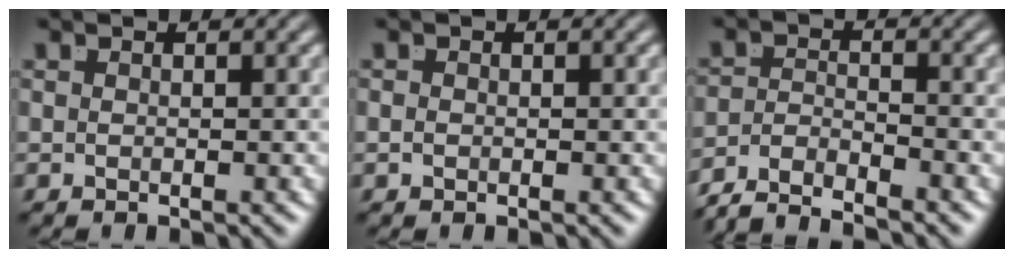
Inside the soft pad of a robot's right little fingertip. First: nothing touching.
{"total": 0.6, "force": [-0.3, -0.5, 0.1], "torque": [-0.006, -0.009, 0.003]}
{"total": 6.0, "force": [-4.9, 2.7, 2.1], "torque": [-0.035, -0.020, -0.080]}